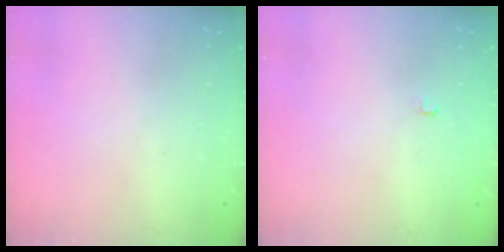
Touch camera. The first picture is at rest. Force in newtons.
{"total": 2.0, "press": 2.0, "slide": 0.4}